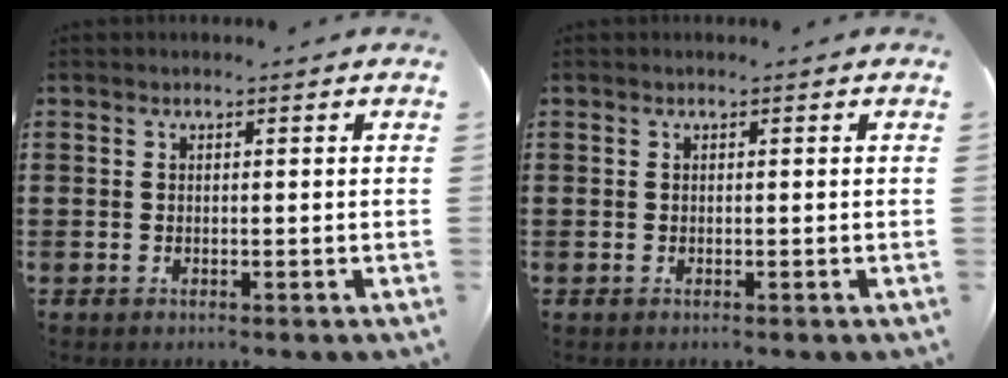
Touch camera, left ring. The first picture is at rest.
{"total": 0.0}